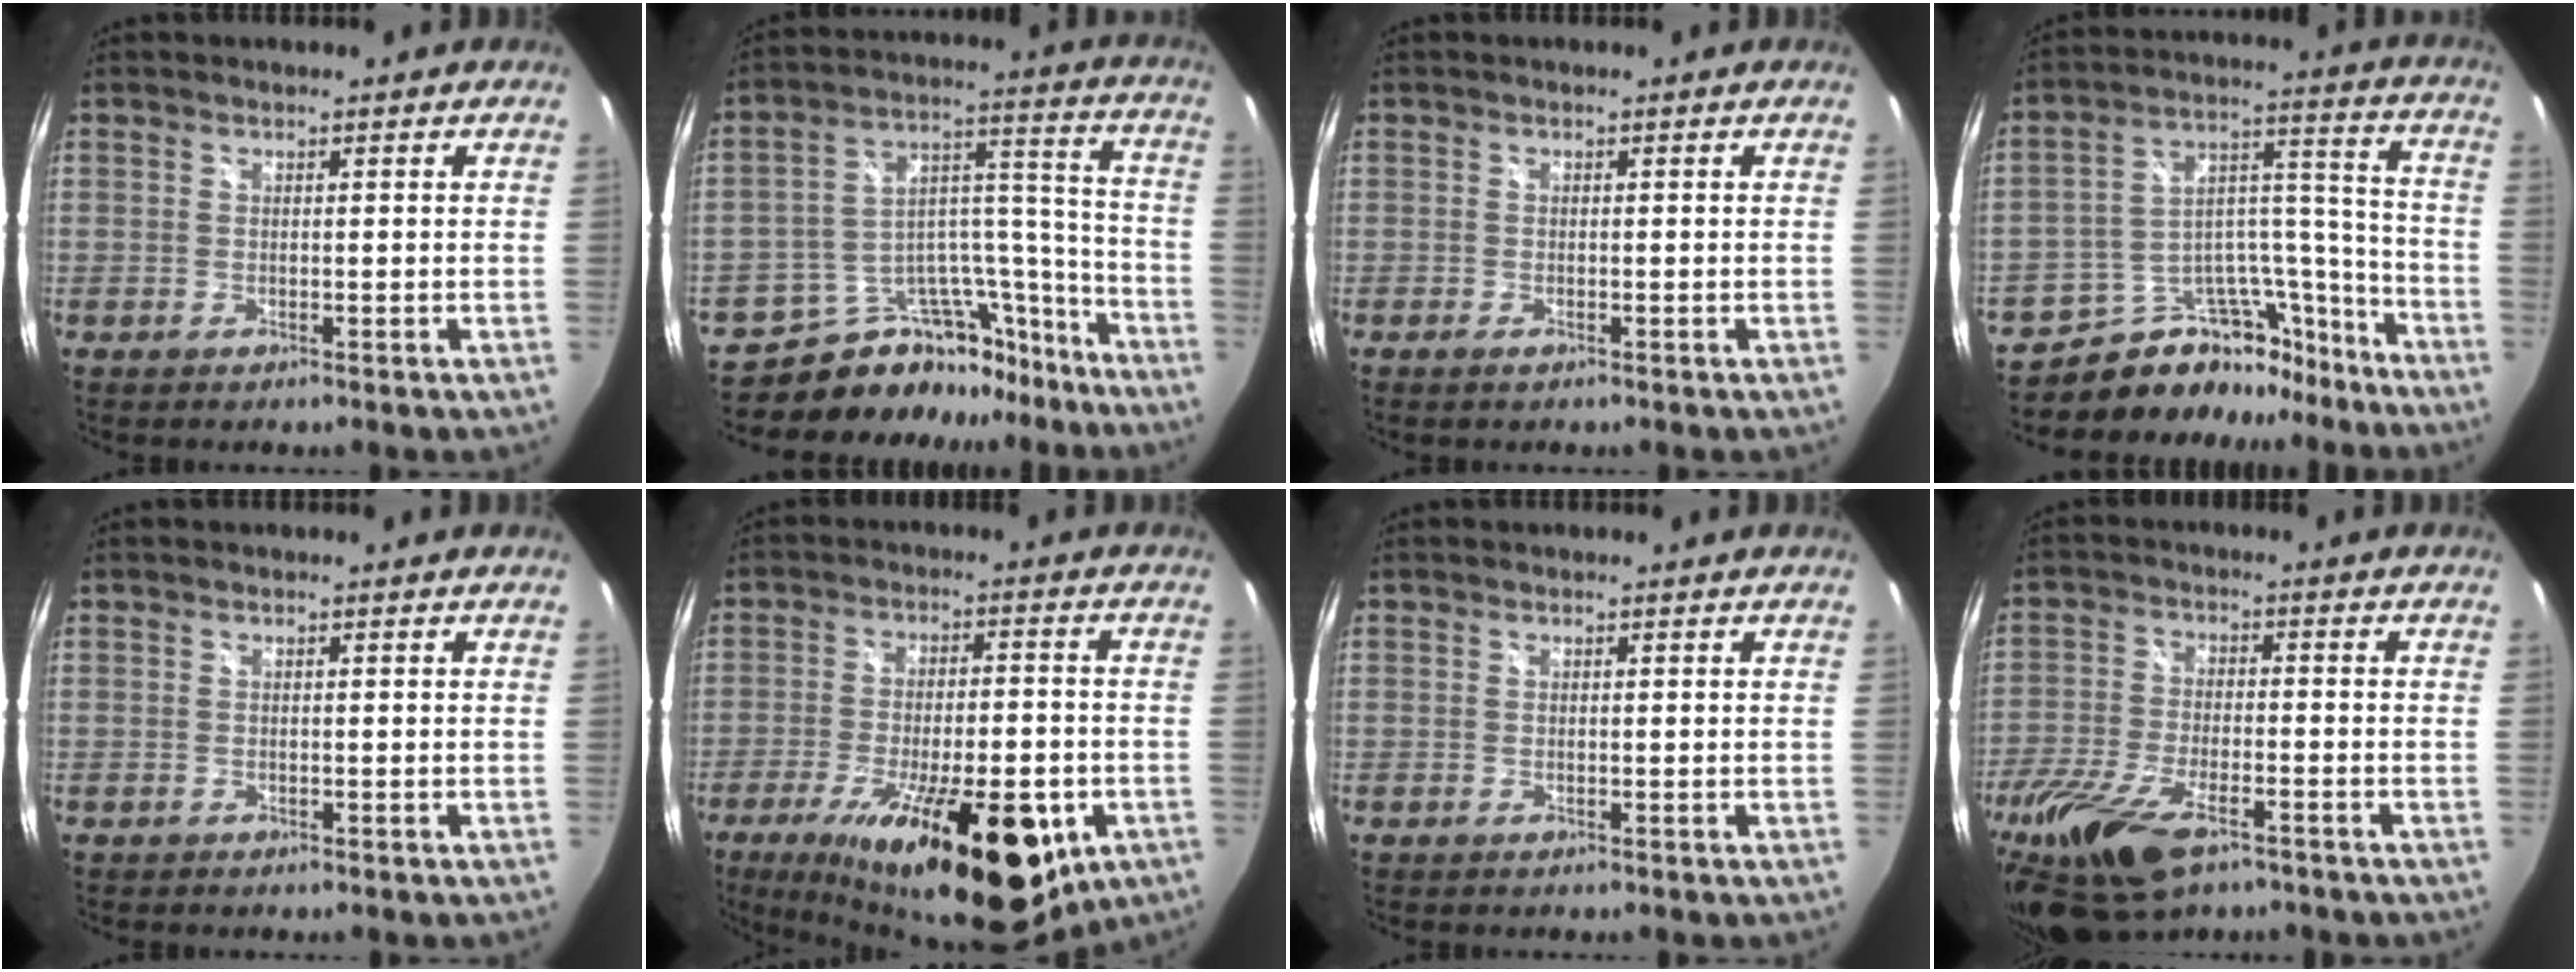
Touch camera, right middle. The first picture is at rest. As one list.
[{"total": 16.5, "force": [-14.5, 7.2, 3.2], "torque": [-0.046, 0.076, -0.214]}, {"total": 1.0, "force": [-0.7, 0.3, 0.6], "torque": [-0.011, -0.004, -0.013]}, {"total": 17.5, "force": [-14.6, 8.3, 4.7], "torque": [-0.076, 0.072, -0.213]}, {"total": 0.0}, {"total": 24.1, "force": [-12.2, 9.2, 18.6], "torque": [-0.319, -0.047, -0.171]}, {"total": 0.0}, {"total": 17.5, "force": [-11.3, 7.3, 11.2], "torque": [-0.258, -0.049, -0.207]}]